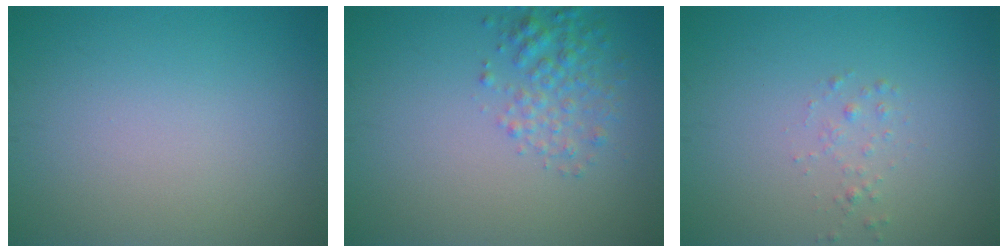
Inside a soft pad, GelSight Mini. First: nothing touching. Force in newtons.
{"total": 2.6, "press": 2.6, "slide": 0.1}
{"total": 0.8, "press": 0.7, "slide": 0.1}